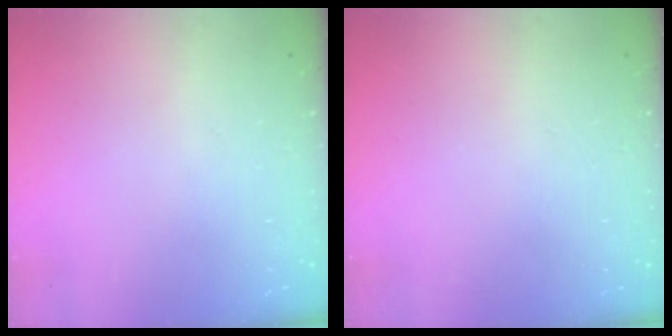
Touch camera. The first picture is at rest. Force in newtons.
{"total": 0.0}